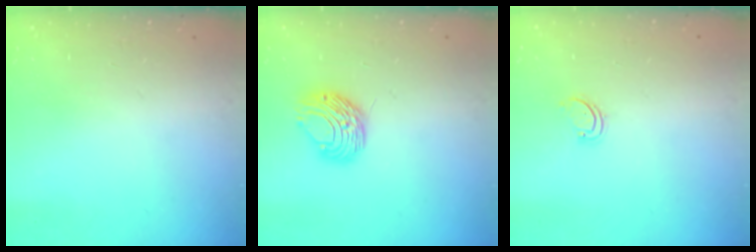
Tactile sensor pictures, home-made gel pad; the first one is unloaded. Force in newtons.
{"total": 8.9, "press": 8.9, "slide": 0.7}
{"total": 1.7, "press": 1.7, "slide": 0.3}